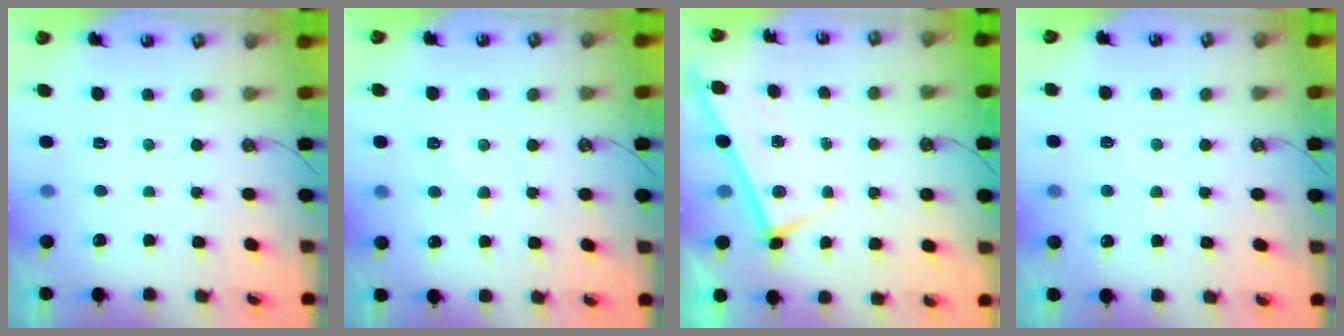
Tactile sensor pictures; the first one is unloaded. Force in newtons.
{"total": 3.5, "press": 3.5, "slide": 0.5}
{"total": 3.2, "press": 3.2, "slide": 0.4}
{"total": 5.4, "press": 5.4, "slide": 0.6}